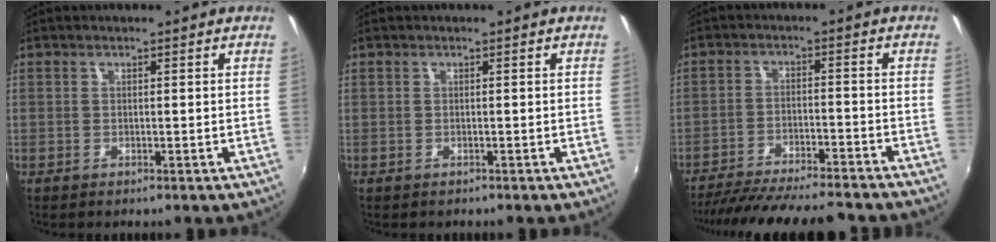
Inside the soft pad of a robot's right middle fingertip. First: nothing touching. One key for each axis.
{"total": 0.5, "fx": -0.4, "fy": 0.4, "fz": 0.0, "tx": -0.003, "ty": -0.002, "tz": -0.004}
{"total": 20.5, "fx": -18.2, "fy": 3.3, "fz": 8.7, "tx": -0.168, "ty": -0.027, "tz": -0.264}